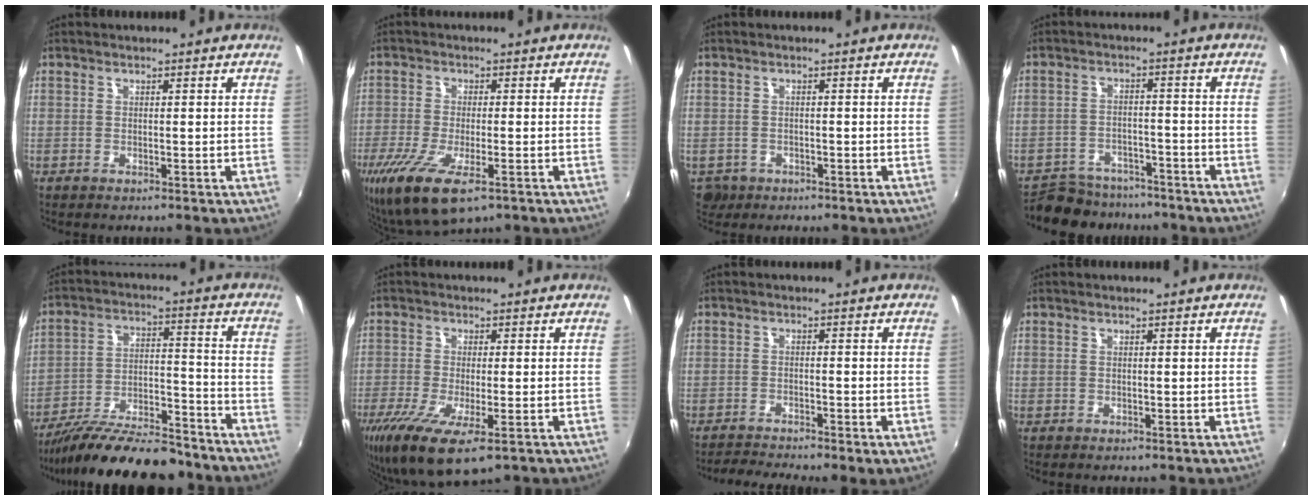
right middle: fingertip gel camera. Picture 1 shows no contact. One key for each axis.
{"total": 13.4, "fx": -7.3, "fy": 4.8, "fz": 10.1, "tx": -0.221, "ty": -0.056, "tz": -0.123}
{"total": 3.9, "fx": -1.8, "fy": 3.2, "fz": 1.2, "tx": -0.032, "ty": -0.007, "tz": -0.024}
{"total": 11.5, "fx": -10.1, "fy": 4.8, "fz": 2.8, "tx": -0.076, "ty": 0.003, "tz": -0.147}
{"total": 20.4, "fx": -17.0, "fy": 5.6, "fz": 9.9, "tx": -0.177, "ty": -0.013, "tz": -0.253}
{"total": 11.9, "fx": -6.4, "fy": 3.4, "fz": 9.5, "tx": -0.201, "ty": -0.051, "tz": -0.107}
{"total": 3.9, "fx": -3.4, "fy": 0.0, "fz": 1.9, "tx": -0.047, "ty": -0.013, "tz": -0.062}
{"total": 0.0}